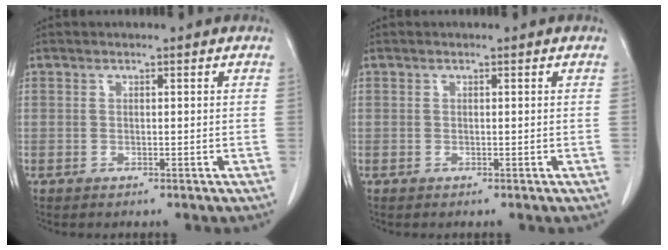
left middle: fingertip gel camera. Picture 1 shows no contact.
{"total": 0.0}